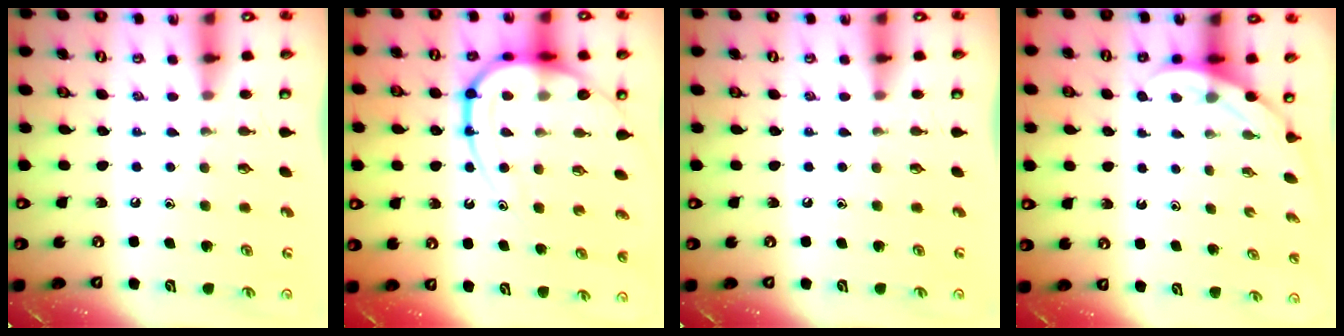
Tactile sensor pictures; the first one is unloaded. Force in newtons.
{"total": 18.1, "press": 18.0, "slide": 1.8}
{"total": 0.0}
{"total": 4.2, "press": 4.2, "slide": 0.2}